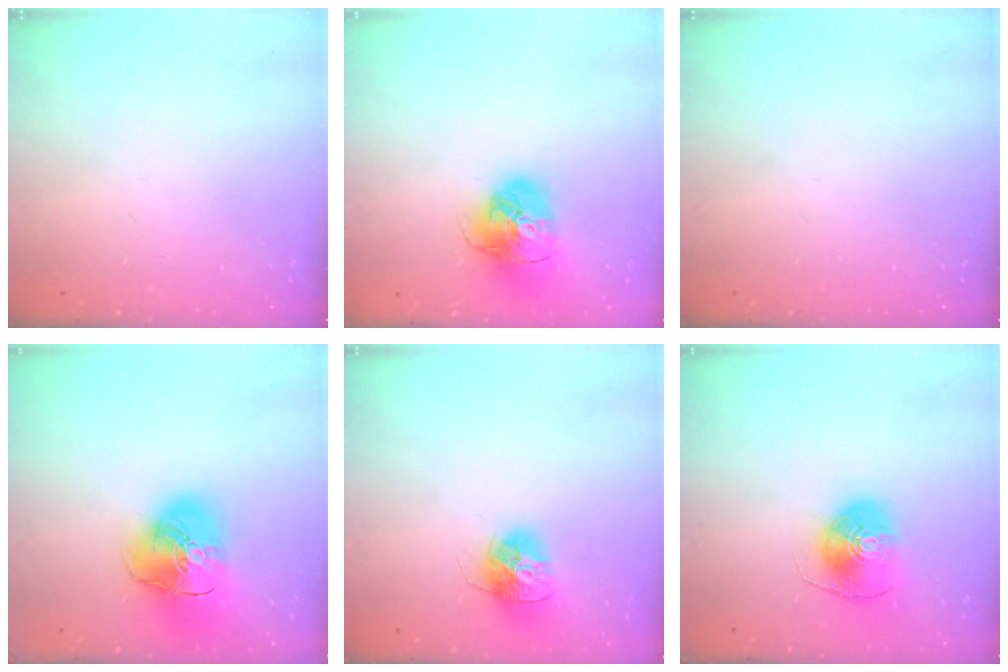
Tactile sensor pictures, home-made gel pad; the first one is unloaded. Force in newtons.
{"total": 14.4, "press": 14.3, "slide": 1.8}
{"total": 0.0}
{"total": 18.1, "press": 17.9, "slide": 2.7}
{"total": 13.1, "press": 13.1, "slide": 0.7}
{"total": 10.0, "press": 9.9, "slide": 1.4}